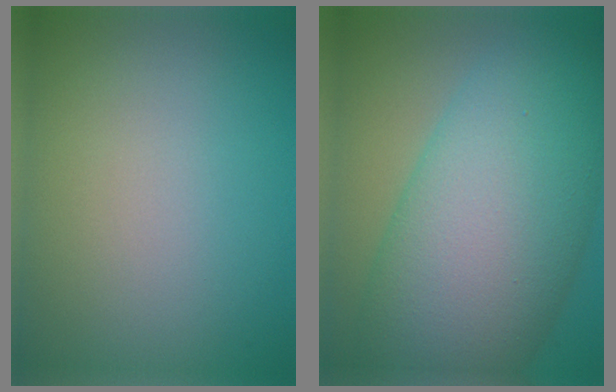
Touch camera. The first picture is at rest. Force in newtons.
{"total": 13.9, "press": 13.9, "slide": 0.2}